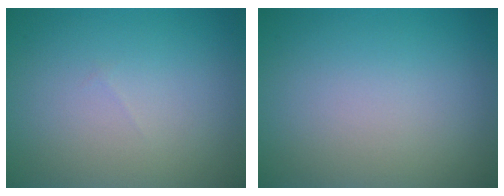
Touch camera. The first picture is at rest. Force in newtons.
{"total": 0.0}